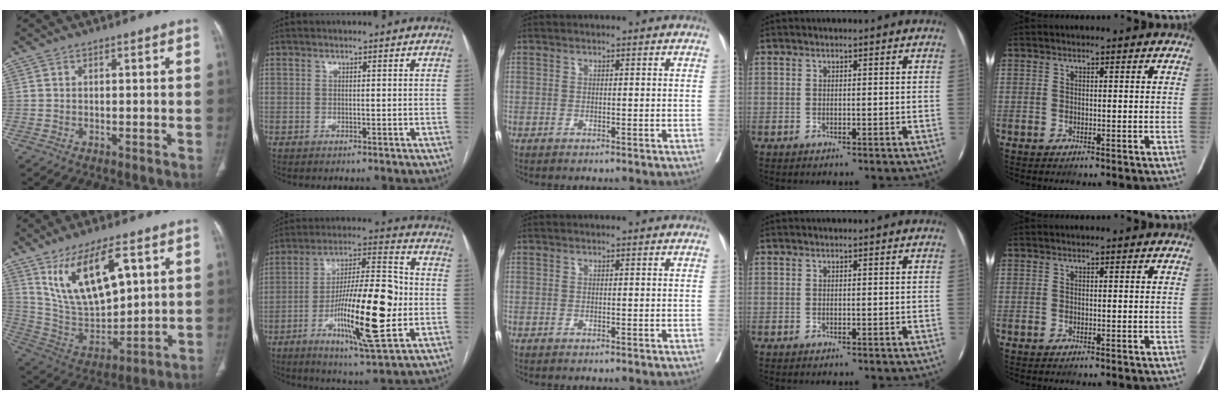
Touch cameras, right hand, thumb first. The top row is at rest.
{"thumb": {"total": 17.7, "force": [7.9, 7.8, 13.8], "torque": [-0.224, -0.030, 0.166]}, "index": {"total": 19.0, "force": [-4.1, 2.8, 18.3], "torque": [-0.324, -0.003, -0.064]}}